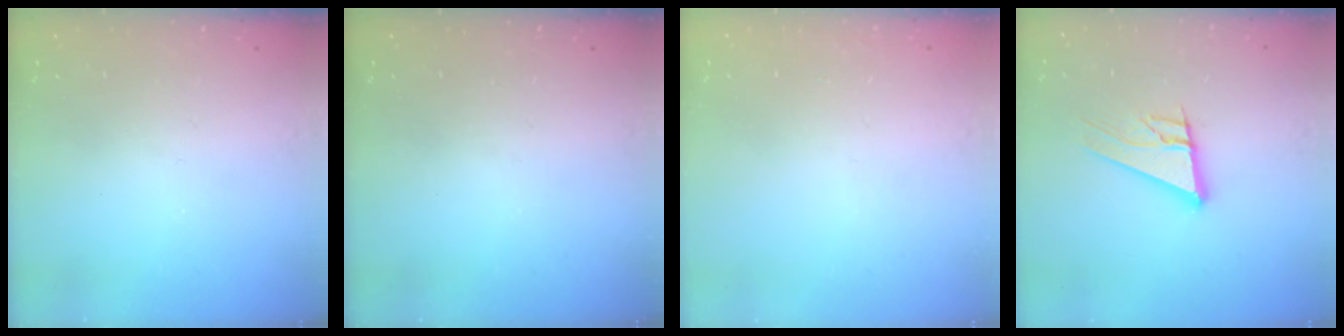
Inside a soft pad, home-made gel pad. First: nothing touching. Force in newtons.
{"total": 0.0}
{"total": 0.9, "press": 0.9, "slide": 0.0}
{"total": 11.4, "press": 11.3, "slide": 2.0}